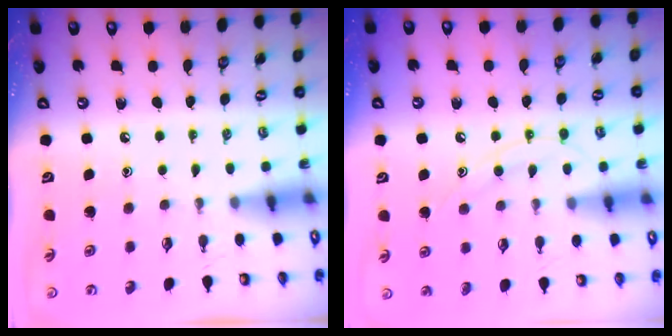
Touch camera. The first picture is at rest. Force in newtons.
{"total": 10.5, "press": 10.4, "slide": 1.0}